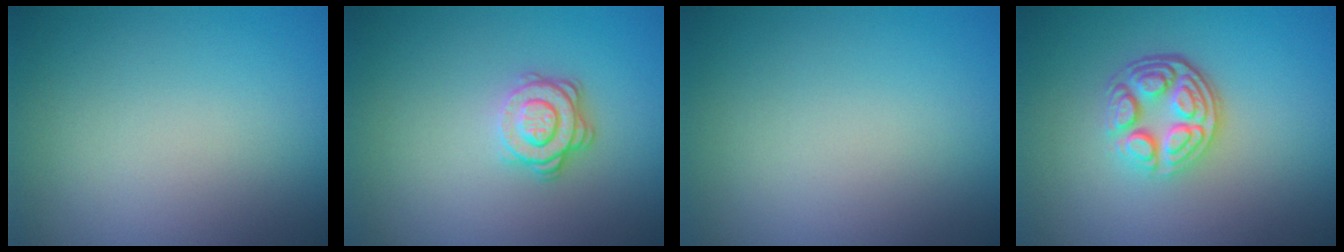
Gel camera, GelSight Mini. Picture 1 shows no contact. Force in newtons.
{"total": 3.0, "press": 2.6, "slide": 1.5}
{"total": 0.0}
{"total": 4.7, "press": 3.4, "slide": 3.1}